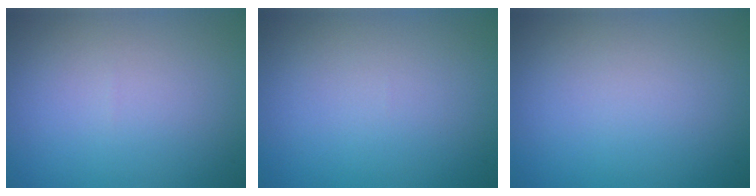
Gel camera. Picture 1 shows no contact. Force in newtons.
{"total": 0.0}
{"total": 0.0}